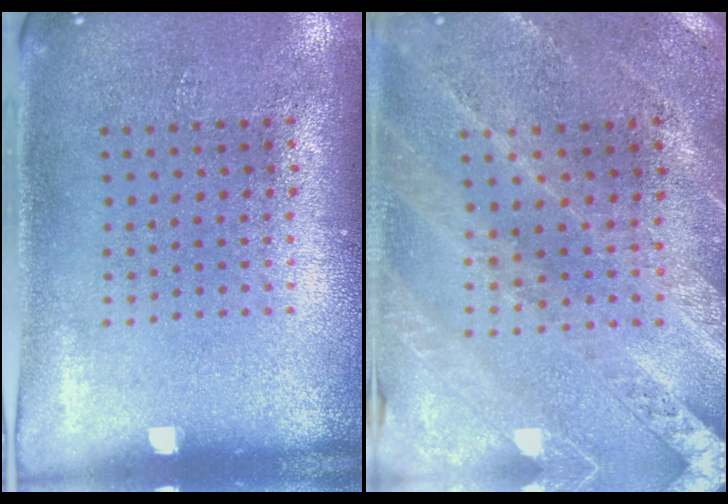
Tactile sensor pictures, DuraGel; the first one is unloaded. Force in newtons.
{"total": 1.3, "press": 1.3, "slide": 0.2}